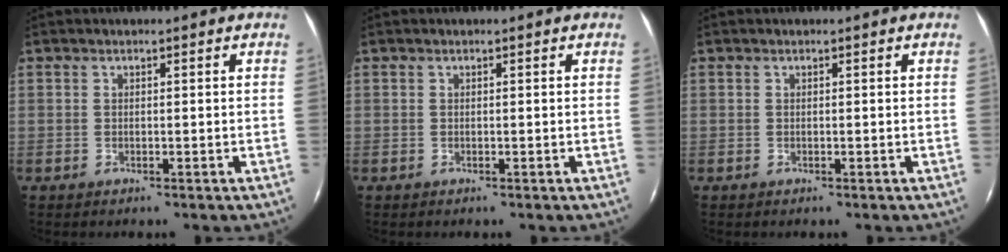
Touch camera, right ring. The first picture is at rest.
{"total": 0.0}
{"total": 0.0}